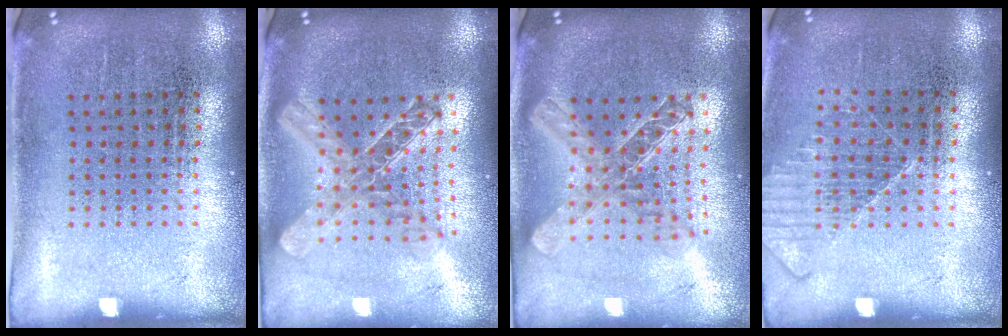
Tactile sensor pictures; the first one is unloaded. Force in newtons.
{"total": 2.1, "press": 1.8, "slide": 1.2}
{"total": 2.0, "press": 1.7, "slide": 1.1}
{"total": 1.2, "press": 1.2, "slide": 0.1}